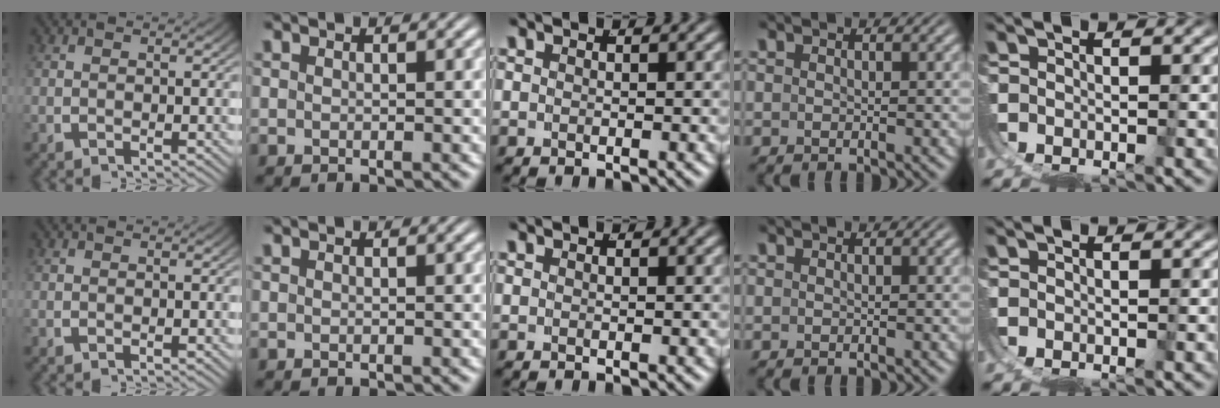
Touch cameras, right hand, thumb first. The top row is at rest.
{}